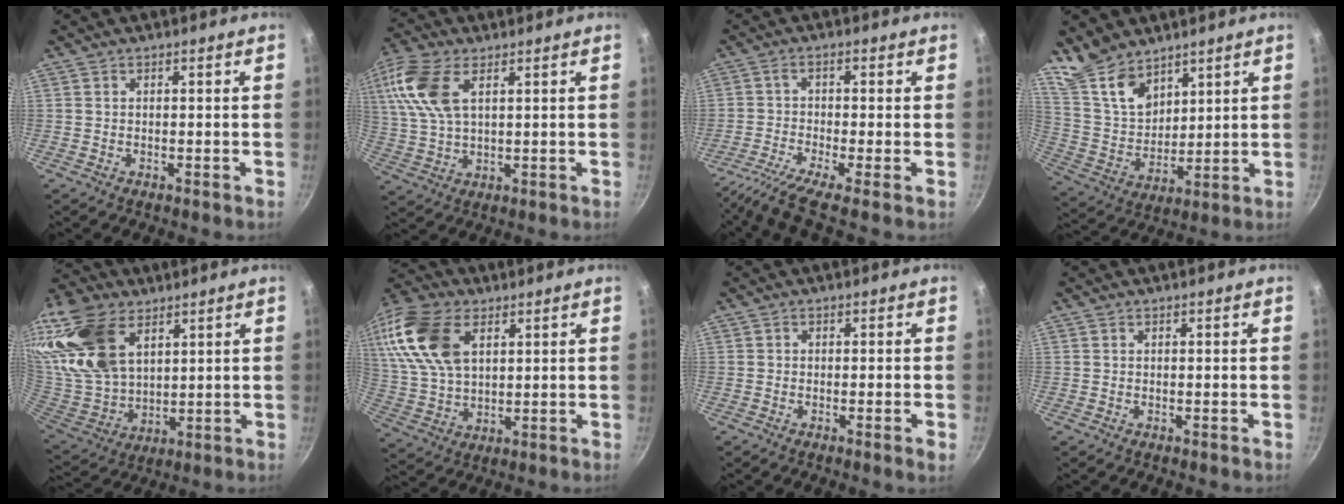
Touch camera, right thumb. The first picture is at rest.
{"total": 11.5, "force": [4.3, 6.0, 8.8], "torque": [-0.180, 0.003, 0.084]}
{"total": 8.1, "force": [-4.9, -0.4, 6.5], "torque": [-0.133, 0.016, -0.098]}
{"total": 12.0, "force": [9.1, 6.4, 4.4], "torque": [-0.050, -0.056, 0.189]}
{"total": 23.5, "force": [11.1, 14.7, 14.6], "torque": [-0.303, -0.023, 0.223]}
{"total": 20.2, "force": [7.8, 12.5, 13.9], "torque": [-0.292, -0.002, 0.150]}
{"total": 1.7, "force": [-0.7, -0.1, 1.5], "torque": [-0.032, 0.000, -0.013]}
{"total": 0.0}